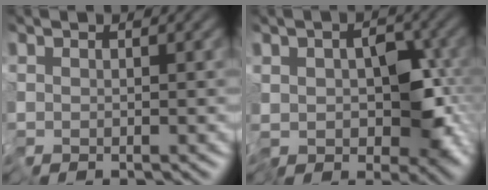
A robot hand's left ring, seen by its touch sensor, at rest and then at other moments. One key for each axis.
{"total": 7.9, "fx": -2.7, "fy": 4.4, "fz": 5.9, "tx": -0.076, "ty": -0.002, "tz": -0.061}